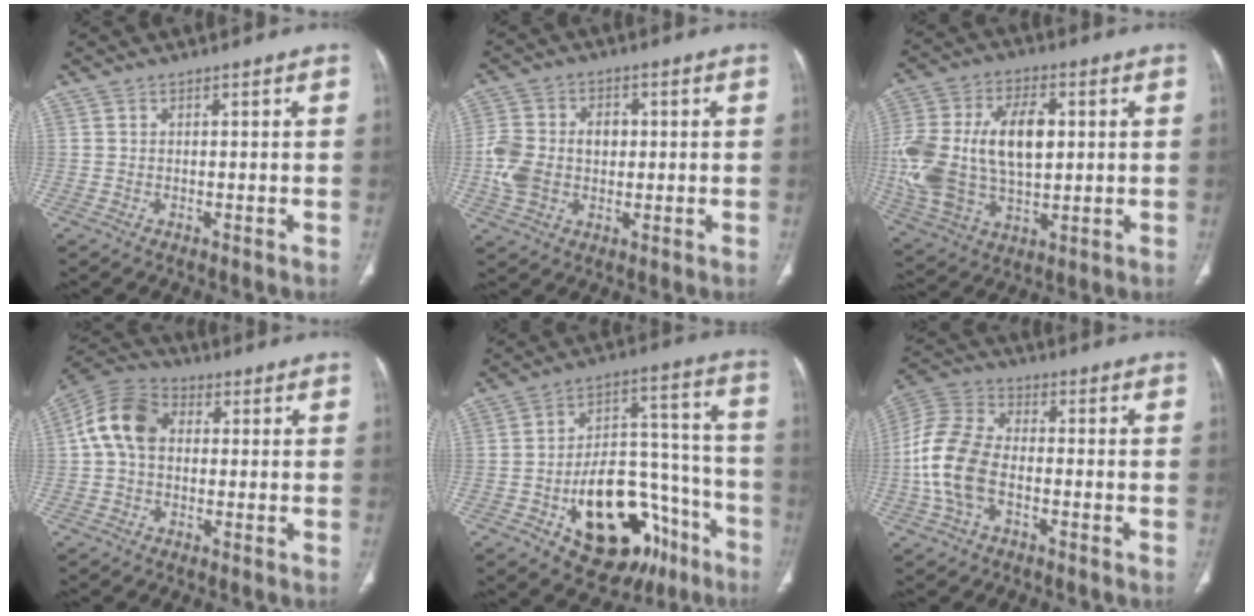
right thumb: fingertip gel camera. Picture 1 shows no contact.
{"total": 10.6, "force": [-0.2, 7.8, 7.2], "torque": [-0.135, 0.020, -0.002]}
{"total": 22.6, "force": [1.9, 13.3, 18.2], "torque": [-0.378, 0.004, 0.041]}
{"total": 10.3, "force": [1.1, 7.5, 7.0], "torque": [-0.131, 0.029, 0.009]}
{"total": 24.2, "force": [-11.1, 14.1, 16.3], "torque": [-0.204, 0.084, -0.152]}
{"total": 13.1, "force": [-2.9, 8.2, 9.8], "torque": [-0.214, 0.030, -0.061]}